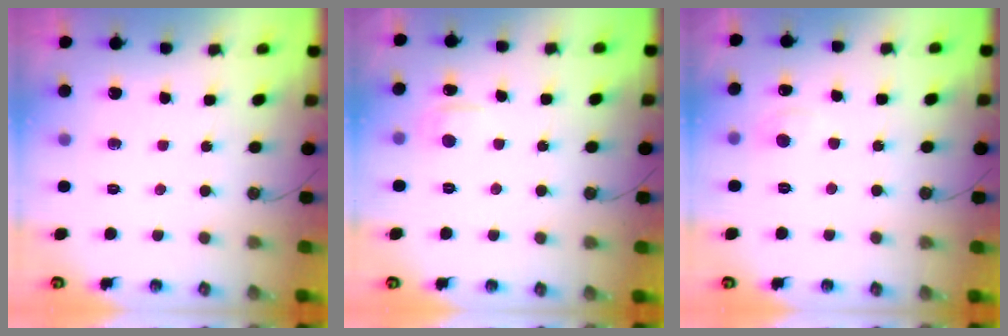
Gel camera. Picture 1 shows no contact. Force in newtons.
{"total": 1.5, "press": 1.3, "slide": 0.7}
{"total": 1.8, "press": 1.7, "slide": 0.6}